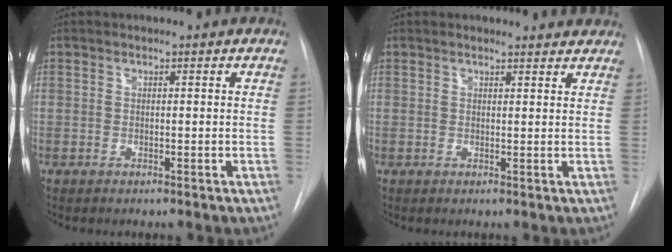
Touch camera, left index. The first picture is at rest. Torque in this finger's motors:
{"motor_torque": [0.65, -0.83, -0.01, 0.03]}